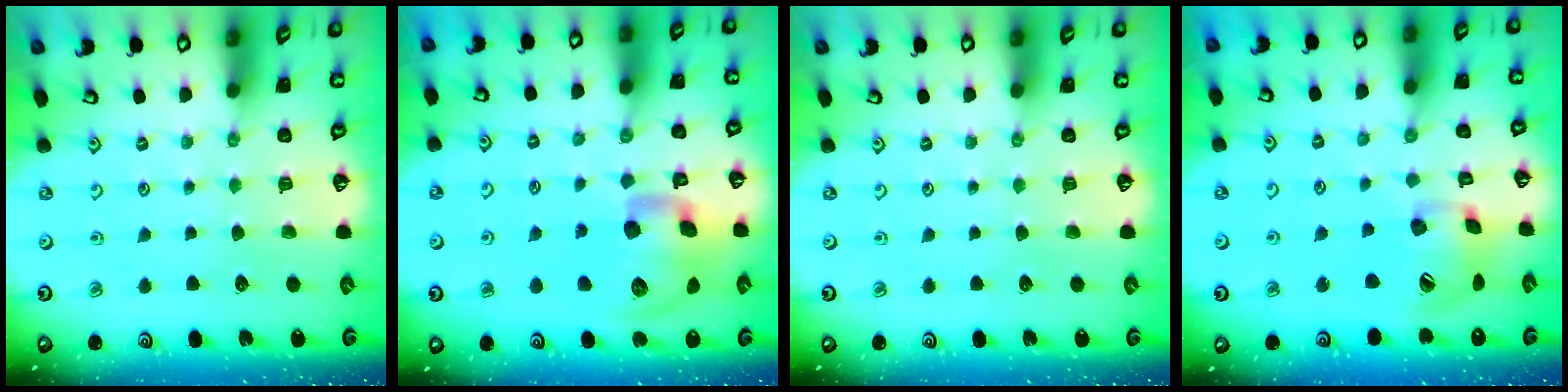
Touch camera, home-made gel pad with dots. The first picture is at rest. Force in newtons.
{"total": 17.5, "press": 17.3, "slide": 2.6}
{"total": 0.0}
{"total": 16.0, "press": 15.9, "slide": 2.3}